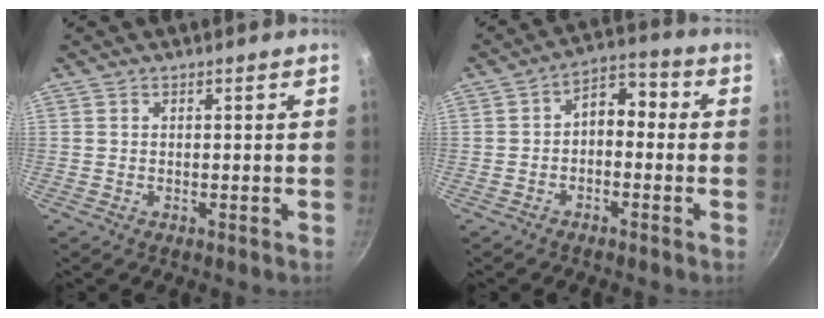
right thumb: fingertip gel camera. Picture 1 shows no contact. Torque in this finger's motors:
{"motor_torque": [0.86, 1.15, 0.95, -0.44, -0.03]}